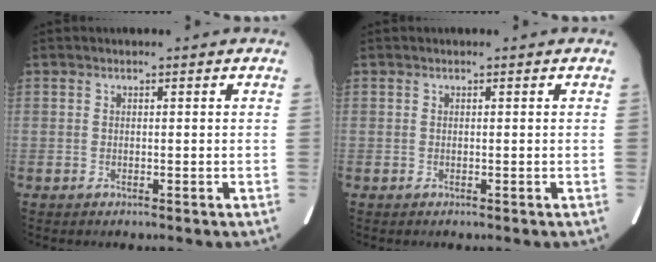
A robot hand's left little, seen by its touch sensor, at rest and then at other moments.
{"total": 0.0}